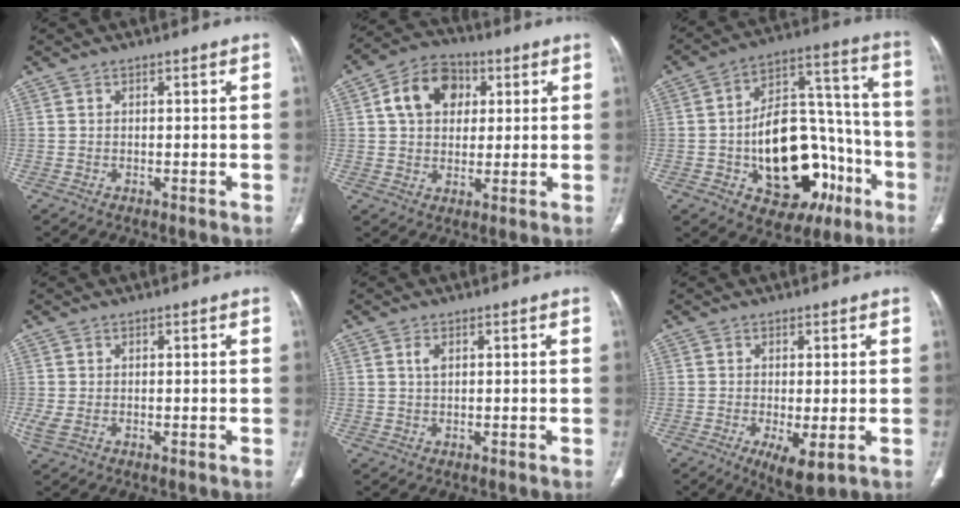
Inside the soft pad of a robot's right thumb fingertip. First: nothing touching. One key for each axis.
{"total": 11.3, "fx": 3.0, "fy": 8.6, "fz": 6.8, "tx": -0.088, "ty": 0.008, "tz": 0.044}
{"total": 25.5, "fx": -8.0, "fy": 15.1, "fz": 18.9, "tx": -0.250, "ty": 0.057, "tz": -0.100}
{"total": 2.2, "fx": -0.4, "fy": 1.4, "fz": 1.7, "tx": -0.055, "ty": 0.000, "tz": -0.005}
{"total": 1.6, "fx": 0.6, "fy": 0.8, "fz": 1.3, "tx": -0.028, "ty": 0.003, "tz": 0.015}
{"total": 6.0, "fx": -1.8, "fy": 2.0, "fz": 5.4, "tx": -0.096, "ty": -0.019, "tz": -0.024}